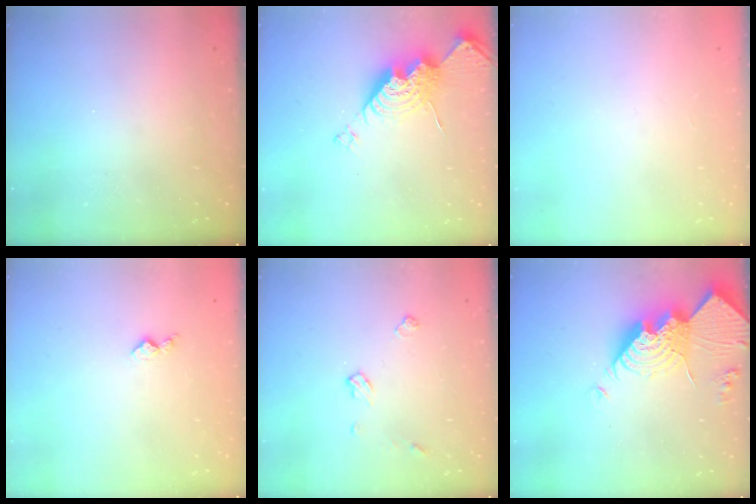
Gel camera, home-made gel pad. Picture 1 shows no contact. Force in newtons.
{"total": 13.5, "press": 13.5, "slide": 1.0}
{"total": 0.0}
{"total": 5.5, "press": 5.4, "slide": 0.6}
{"total": 6.0, "press": 6.0, "slide": 0.1}
{"total": 18.0, "press": 17.9, "slide": 1.5}